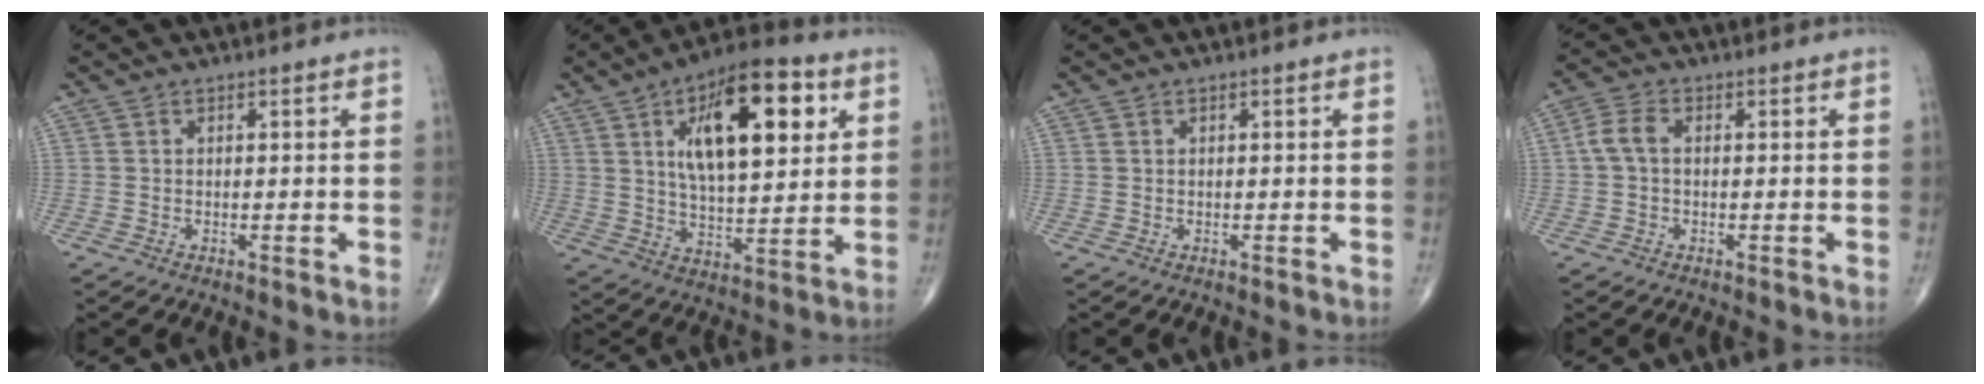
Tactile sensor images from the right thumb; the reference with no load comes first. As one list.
[{"total": 19.9, "force": [6.8, 8.4, 16.7], "torque": [-0.237, -0.013, 0.108]}, {"total": 0.0}, {"total": 3.9, "force": [0.1, 2.3, 3.1], "torque": [-0.069, 0.013, -0.003]}]